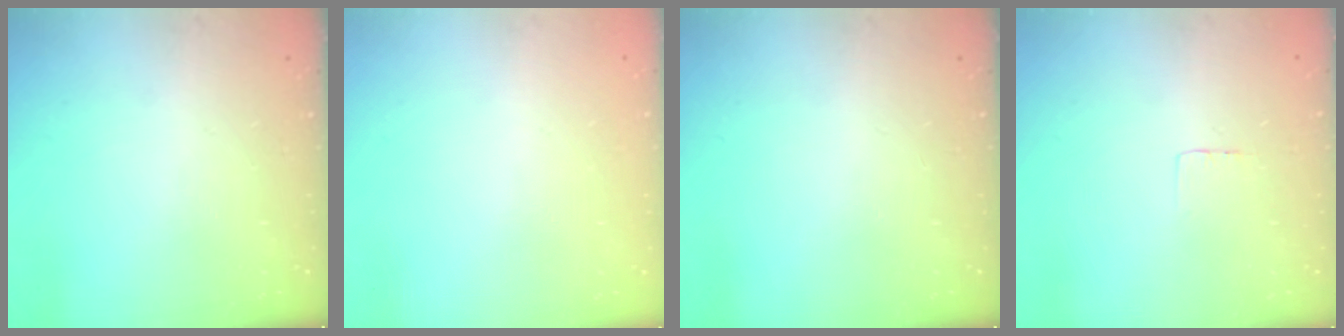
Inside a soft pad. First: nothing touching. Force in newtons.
{"total": 0.0}
{"total": 0.0}
{"total": 2.3, "press": 2.3, "slide": 0.1}